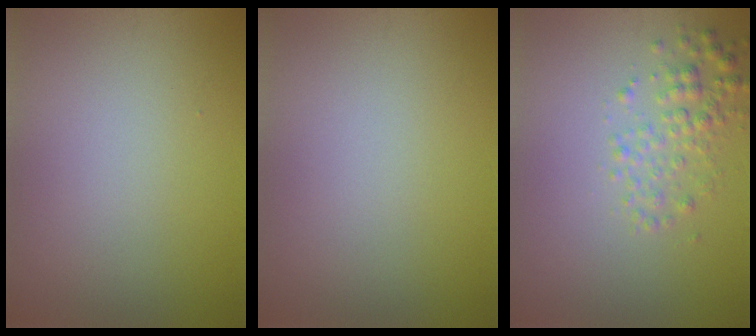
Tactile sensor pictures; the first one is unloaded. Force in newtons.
{"total": 0.0}
{"total": 2.5, "press": 2.5, "slide": 0.1}